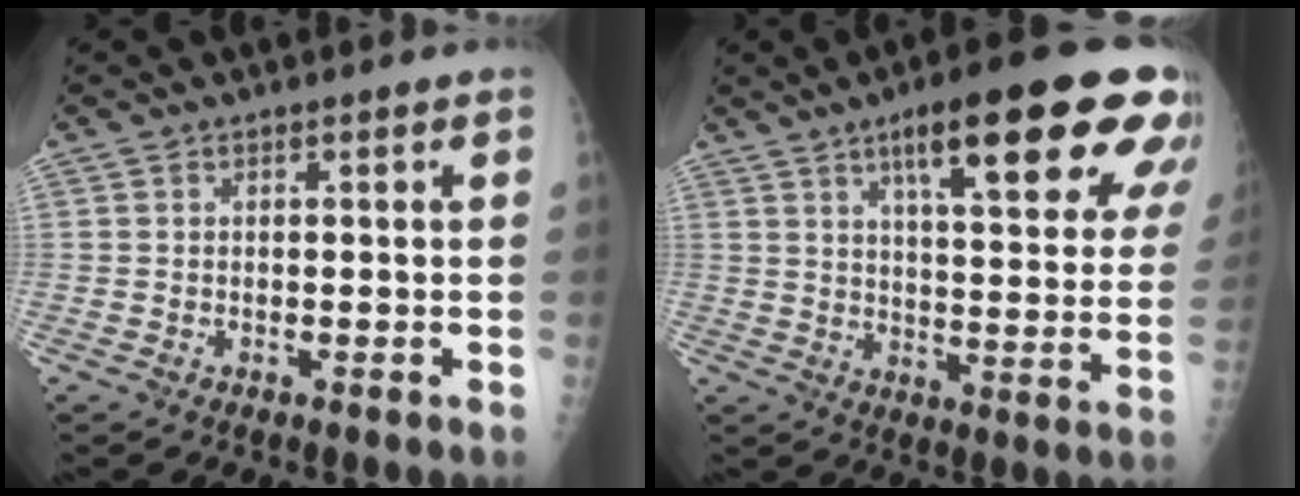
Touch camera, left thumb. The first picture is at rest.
{"total": 23.2, "force": [12.5, 5.6, 18.7], "torque": [-0.232, -0.031, 0.175]}